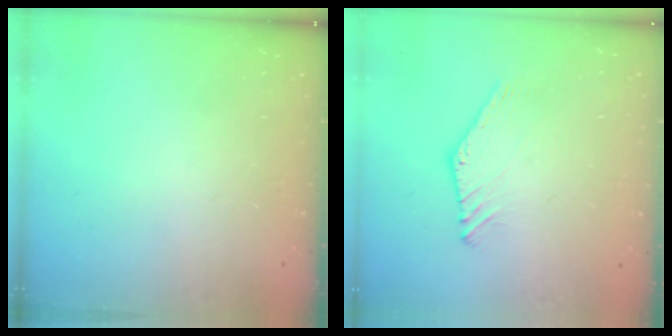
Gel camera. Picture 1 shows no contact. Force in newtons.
{"total": 2.0, "press": 2.0, "slide": 0.0}